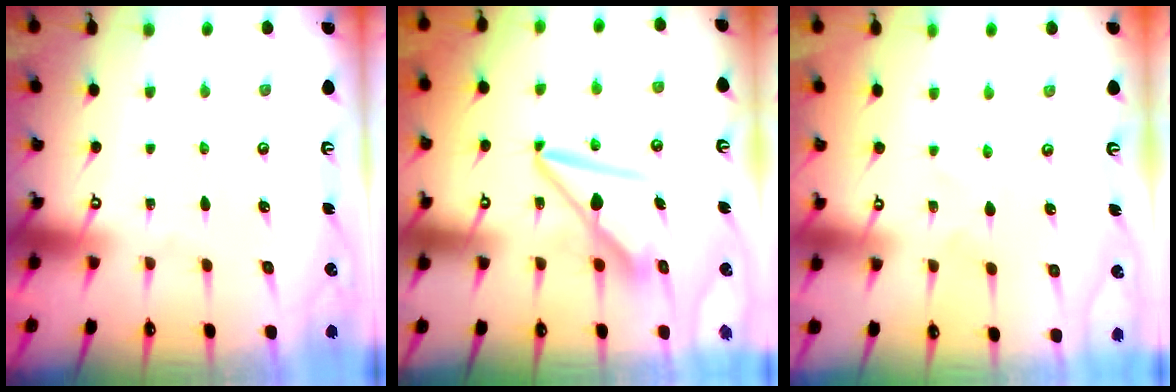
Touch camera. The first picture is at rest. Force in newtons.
{"total": 9.3, "press": 9.3, "slide": 0.9}
{"total": 2.2, "press": 2.2, "slide": 0.2}